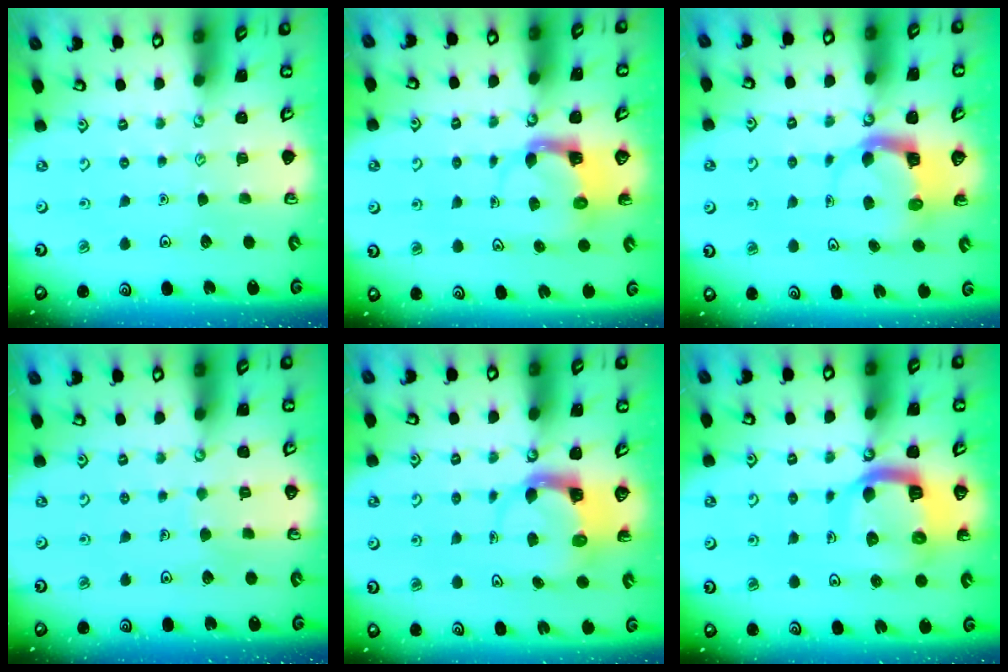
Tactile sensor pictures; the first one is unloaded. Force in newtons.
{"total": 3.8, "press": 3.7, "slide": 0.6}
{"total": 3.9, "press": 3.9, "slide": 0.3}
{"total": 2.7, "press": 2.7, "slide": 0.1}
{"total": 3.6, "press": 3.6, "slide": 0.5}
{"total": 13.1, "press": 13.0, "slide": 1.3}